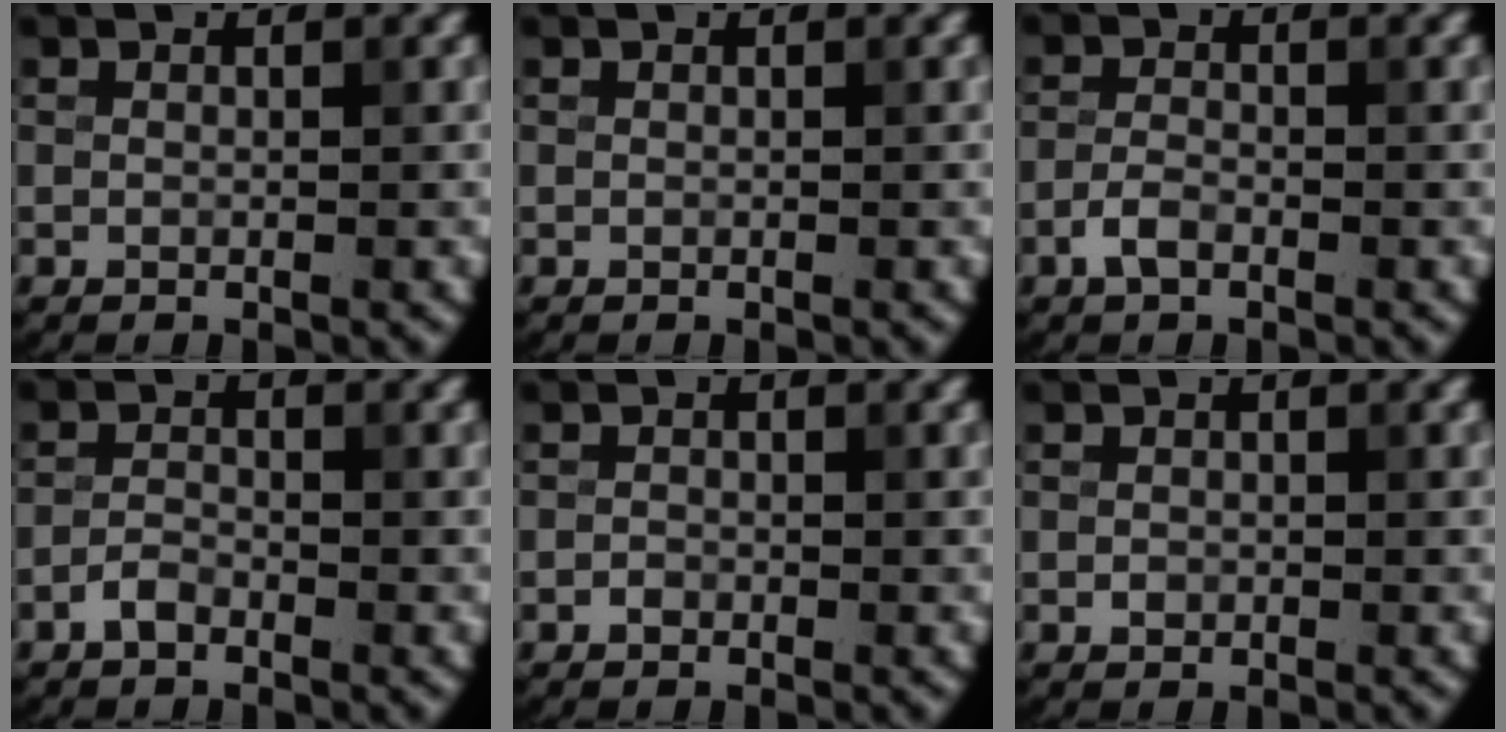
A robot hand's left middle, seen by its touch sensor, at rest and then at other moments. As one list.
[{"total": 0.0}, {"total": 1.7, "force": [-1.0, 0.7, 1.1], "torque": [-0.024, 0.003, -0.025]}, {"total": 1.4, "force": [-1.0, 0.6, 0.7], "torque": [-0.014, 0.004, -0.024]}, {"total": 0.6, "force": [-0.4, 0.4, 0.2], "torque": [-0.001, -0.001, -0.008]}, {"total": 0.6, "force": [-0.2, 0.6, 0.2], "torque": [0.000, -0.003, -0.004]}]